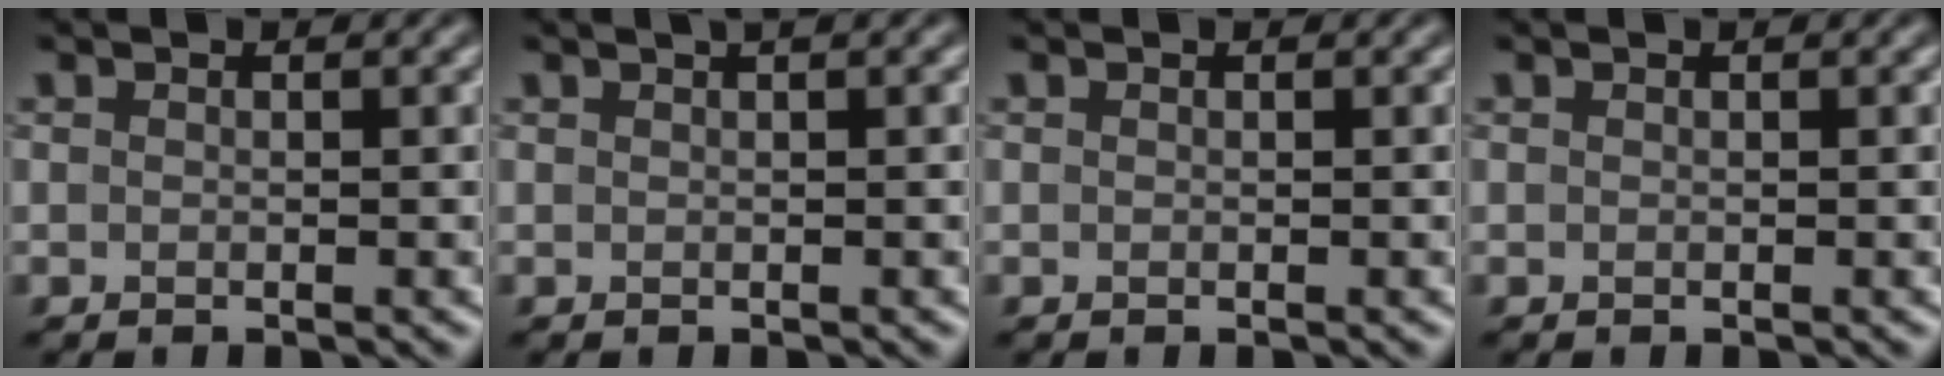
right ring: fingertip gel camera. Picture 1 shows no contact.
{"total": 1.6, "force": [0.9, 0.5, 1.2], "torque": [-0.014, 0.002, 0.006]}
{"total": 0.0}
{"total": 0.0}